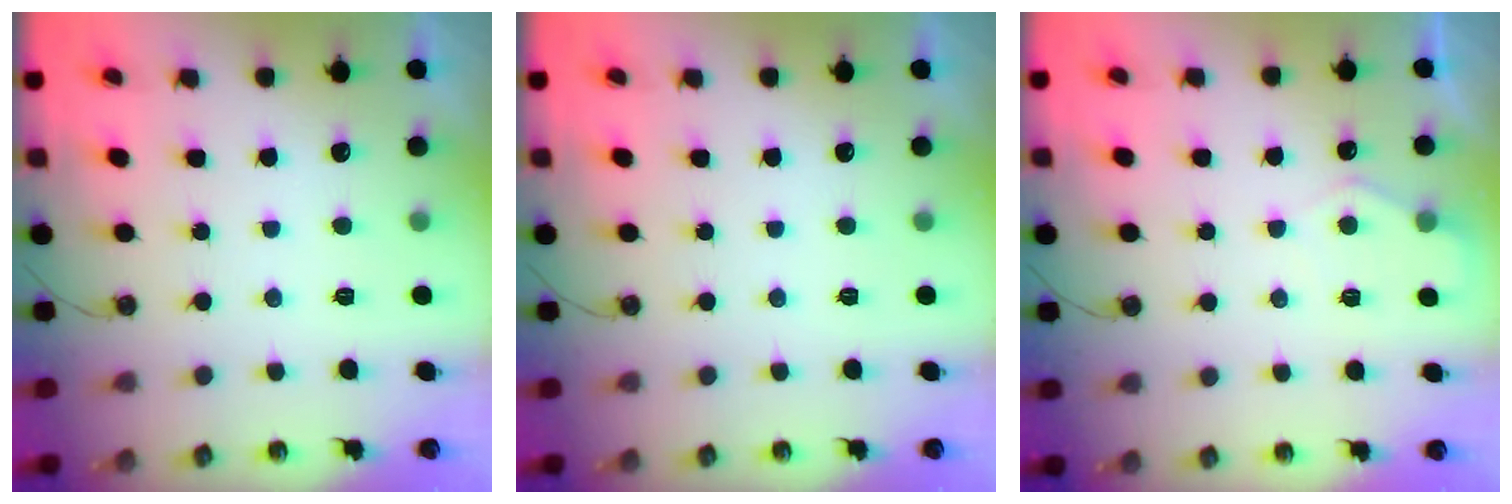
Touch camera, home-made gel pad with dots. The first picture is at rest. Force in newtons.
{"total": 0.0}
{"total": 4.5, "press": 4.4, "slide": 0.6}